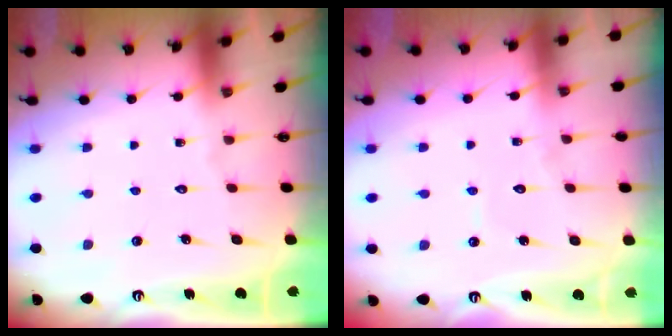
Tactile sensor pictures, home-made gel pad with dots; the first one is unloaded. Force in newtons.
{"total": 4.3, "press": 4.3, "slide": 0.4}